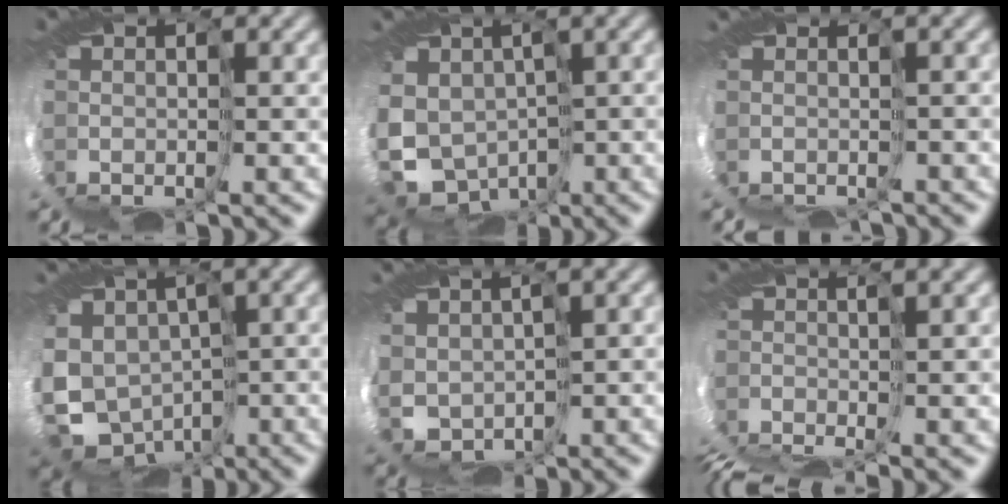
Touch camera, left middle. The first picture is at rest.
{"total": 5.1, "force": [-0.4, 5.0, 1.0], "torque": [-0.072, -0.047, -0.018]}
{"total": 4.3, "force": [-2.0, -2.5, -2.8], "torque": [0.056, -0.006, -0.012]}
{"total": 4.5, "force": [-0.3, 4.4, 0.7], "torque": [-0.058, -0.034, -0.012]}
{"total": 1.8, "force": [1.4, 0.8, -0.8], "torque": [-0.028, -0.026, 0.024]}
{"total": 5.9, "force": [-5.5, -1.9, -1.1], "torque": [-0.009, -0.024, -0.053]}